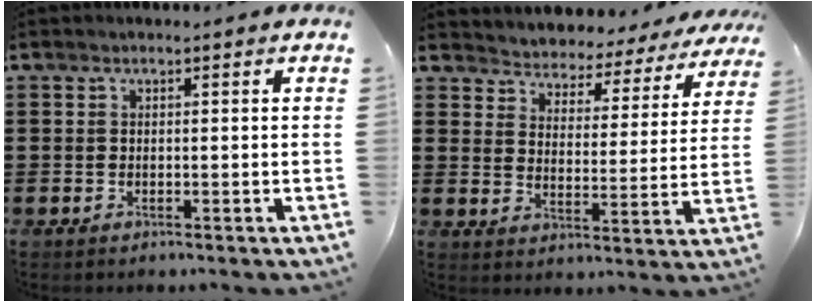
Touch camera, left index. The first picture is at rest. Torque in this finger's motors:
{"motor_torque": [2.14, 0.00, 0.59, 0.06]}